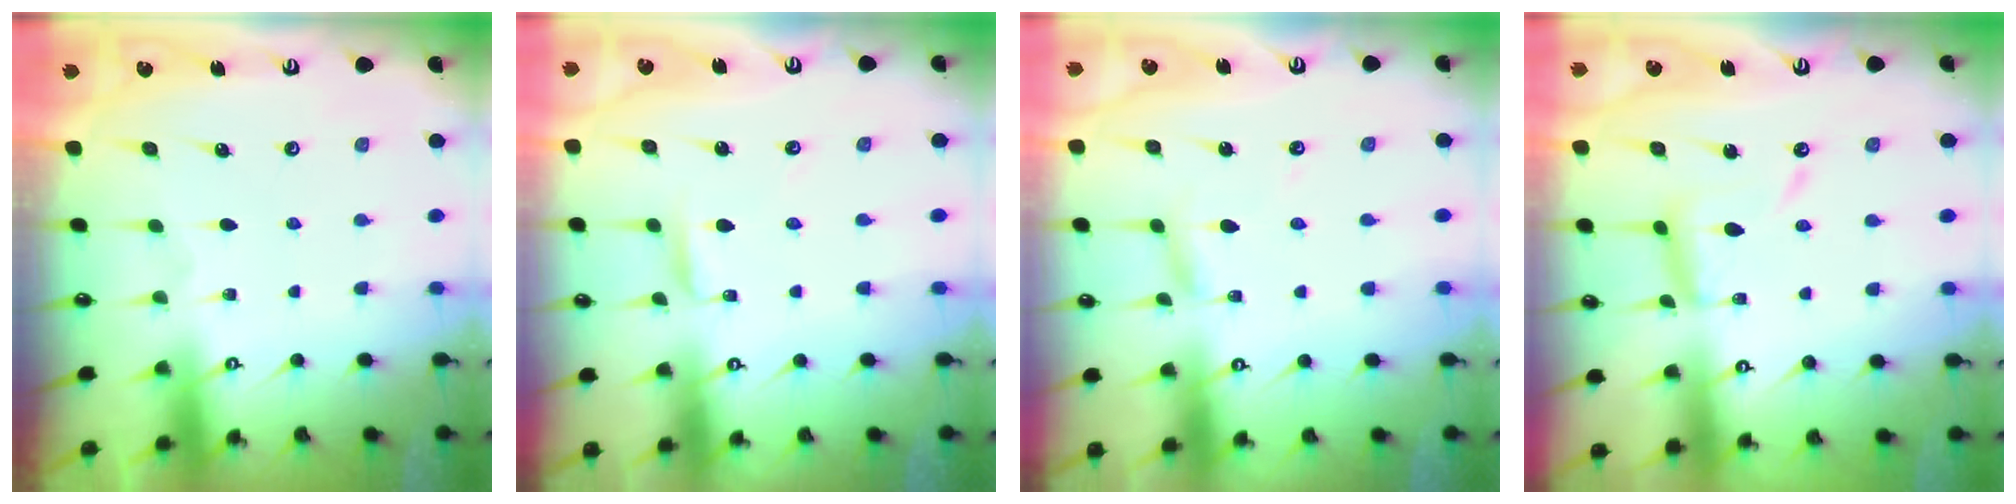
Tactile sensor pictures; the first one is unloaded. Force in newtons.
{"total": 3.0, "press": 3.0, "slide": 0.3}
{"total": 2.3, "press": 2.3, "slide": 0.1}
{"total": 11.9, "press": 11.8, "slide": 1.0}